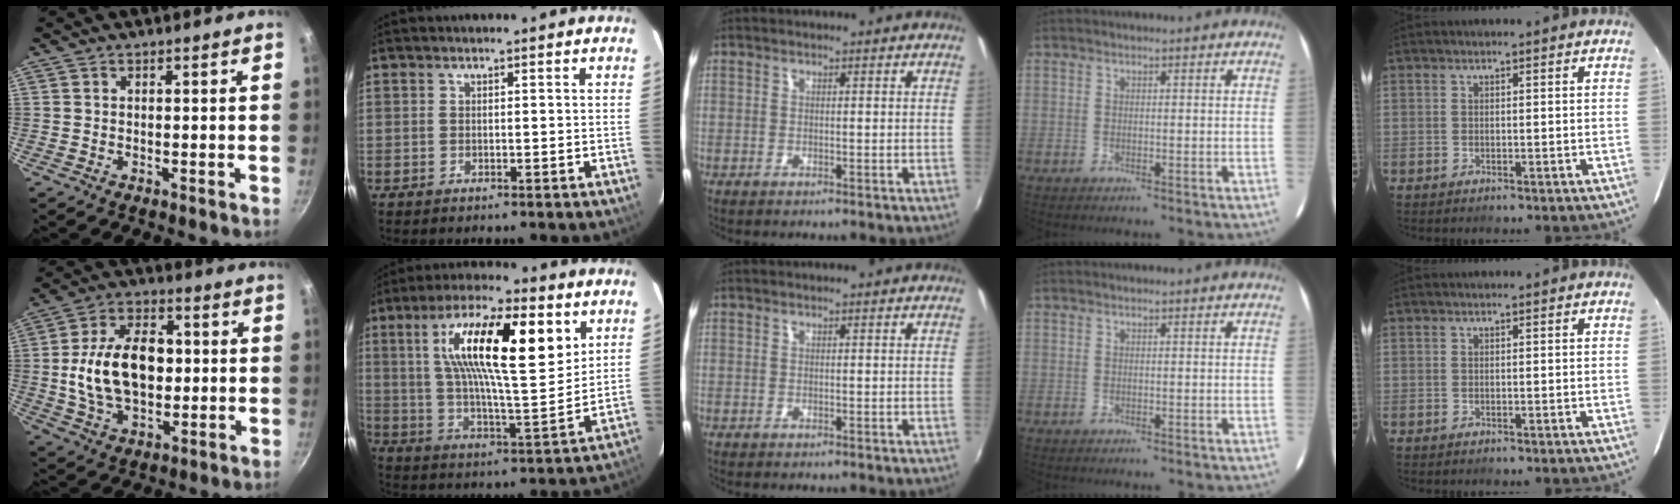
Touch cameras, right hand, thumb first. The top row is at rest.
{"thumb": {"total": 17.3, "force": [0.0, 11.1, 13.3], "torque": [-0.204, 0.022, -0.002]}, "index": {"total": 21.0, "force": [7.5, 5.7, 18.7], "torque": [-0.325, 0.015, 0.125]}}